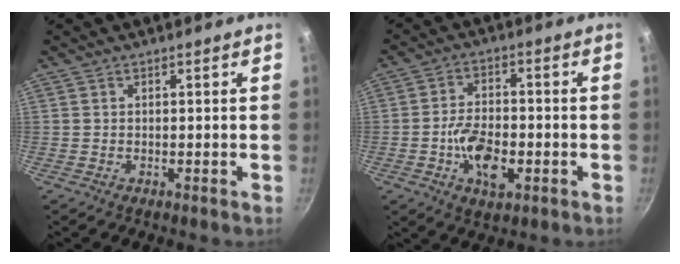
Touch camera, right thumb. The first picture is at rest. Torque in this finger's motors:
{"motor_torque": [2.63, 2.38, -0.05, 0.03, 0.39]}